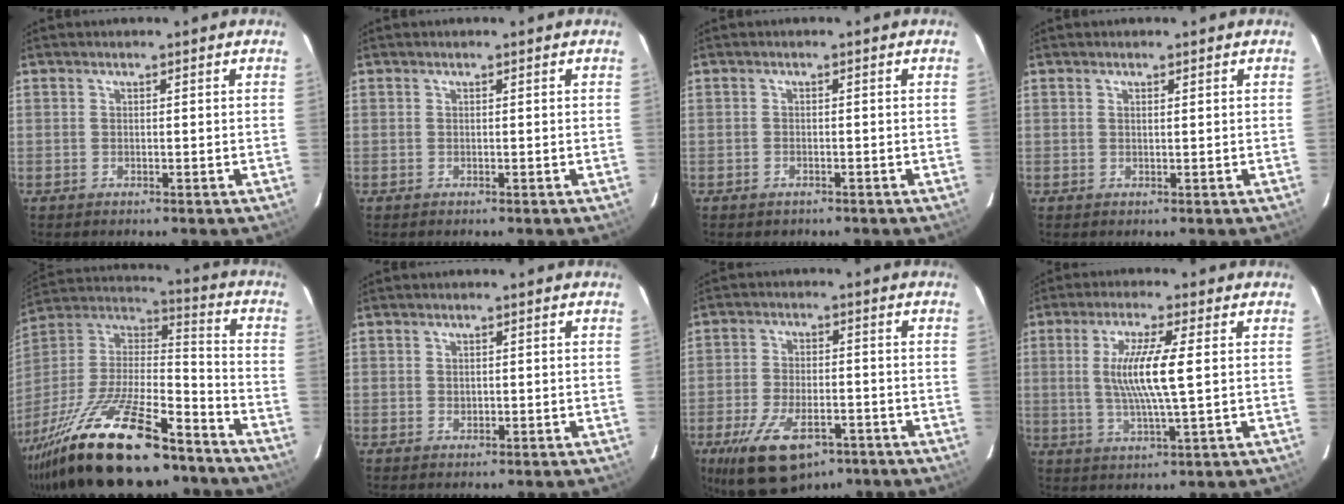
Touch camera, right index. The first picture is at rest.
{"total": 0.0}
{"total": 1.4, "force": [-0.9, 1.0, 0.2], "torque": [-0.008, 0.002, -0.011]}
{"total": 0.5, "force": [0.3, 0.0, 0.4], "torque": [-0.008, 0.001, 0.006]}
{"total": 29.8, "force": [-21.2, 9.7, 18.7], "torque": [-0.364, -0.026, -0.337]}
{"total": 0.8, "force": [0.1, 0.8, 0.3], "torque": [-0.003, 0.002, 0.003]}
{"total": 14.8, "force": [-8.9, 6.8, 9.7], "torque": [-0.203, -0.027, -0.147]}
{"total": 9.3, "force": [0.9, 0.4, 9.3], "torque": [-0.178, -0.007, 0.019]}